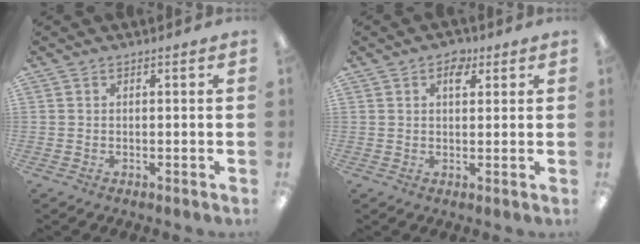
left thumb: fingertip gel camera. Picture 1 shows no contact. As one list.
[{"total": 4.1, "force": [2.0, 2.7, 2.5], "torque": [-0.014, -0.009, 0.026]}]